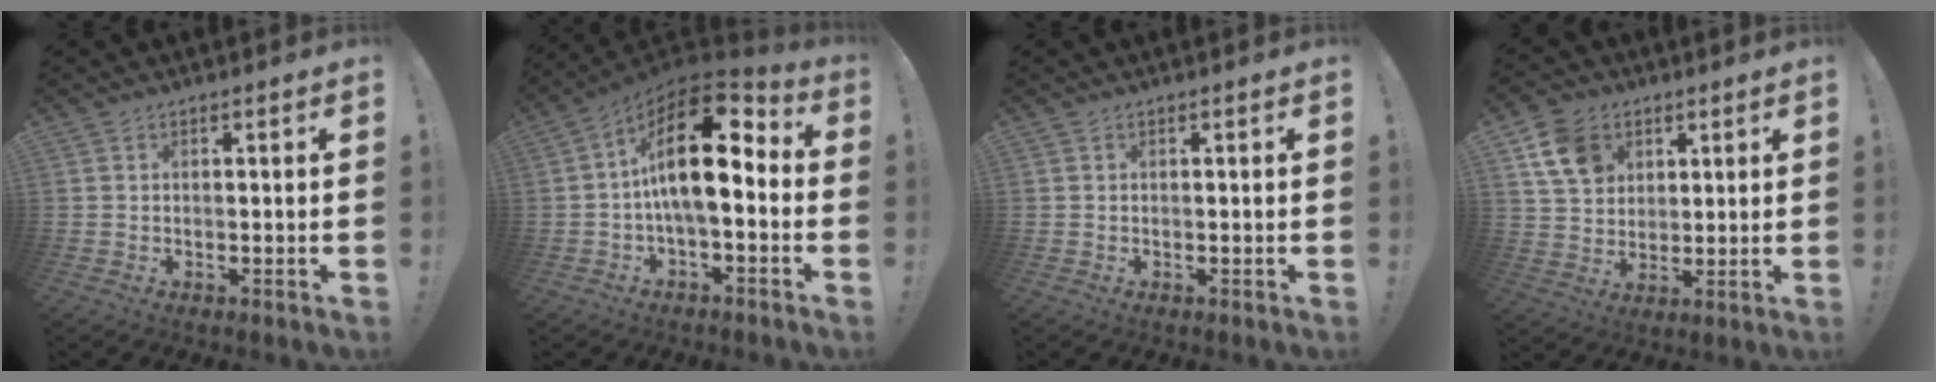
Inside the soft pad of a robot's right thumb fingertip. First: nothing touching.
{"total": 18.6, "force": [3.0, 7.9, 16.6], "torque": [-0.288, -0.015, 0.050]}
{"total": 0.0}
{"total": 11.9, "force": [5.4, 9.3, 5.2], "torque": [-0.078, -0.015, 0.109]}